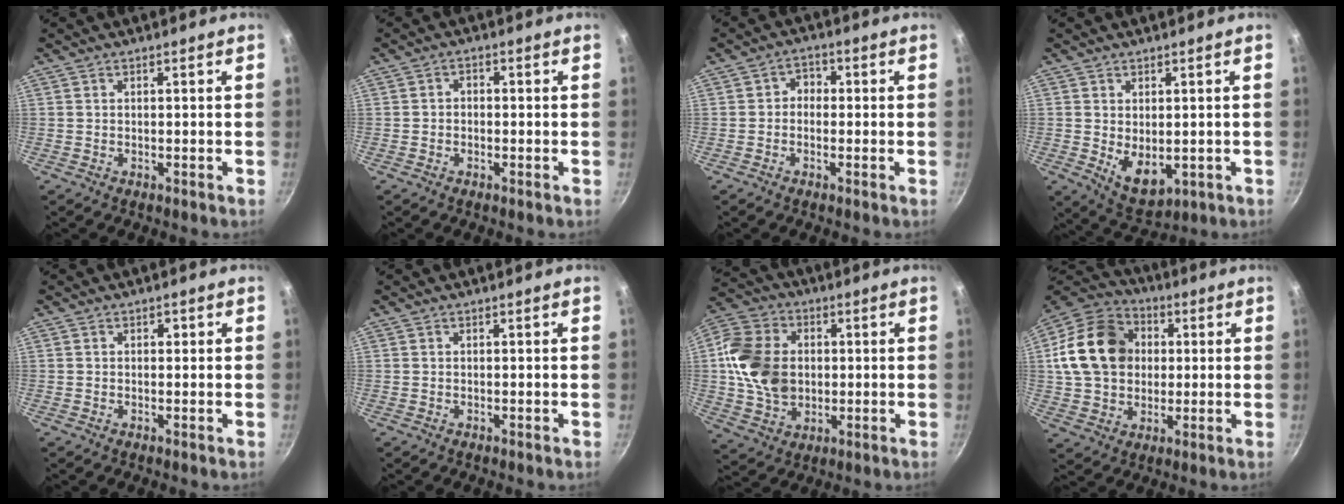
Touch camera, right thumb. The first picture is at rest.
{"total": 1.7, "force": [-0.6, 1.3, 0.8], "torque": [-0.013, 0.009, -0.014]}
{"total": 3.0, "force": [-0.5, 2.6, 1.5], "torque": [0.001, 0.011, -0.017]}
{"total": 7.0, "force": [-0.1, 4.4, 5.5], "torque": [-0.073, -0.021, 0.017]}
{"total": 0.9, "force": [0.2, 0.8, 0.5], "torque": [-0.001, 0.003, 0.002]}
{"total": 0.0}
{"total": 15.7, "force": [1.0, 12.1, 10.0], "torque": [-0.164, 0.006, 0.015]}
{"total": 18.8, "force": [2.7, 14.8, 11.2], "torque": [-0.174, 0.022, 0.040]}